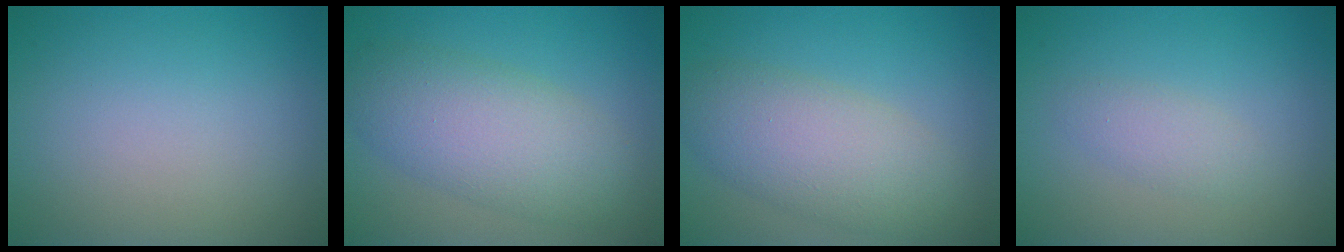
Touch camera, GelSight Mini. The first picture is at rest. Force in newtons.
{"total": 6.5, "press": 6.5, "slide": 0.1}
{"total": 6.0, "press": 6.0, "slide": 0.2}
{"total": 1.7, "press": 1.7, "slide": 0.1}